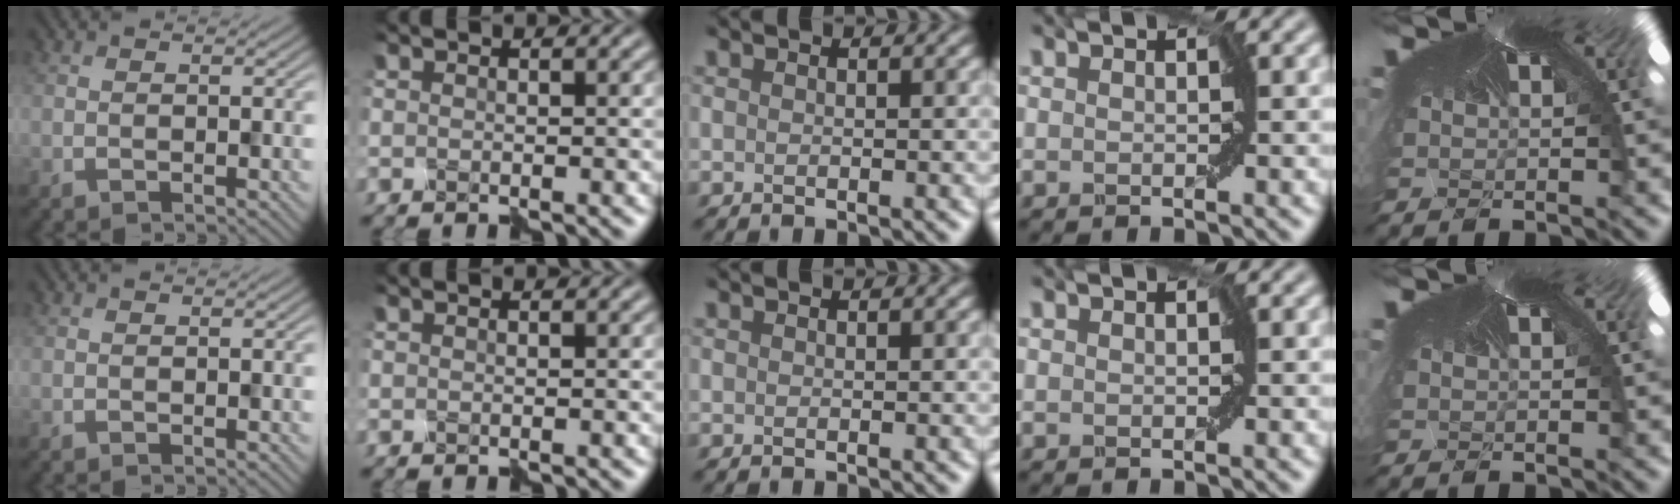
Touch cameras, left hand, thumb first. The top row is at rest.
{}